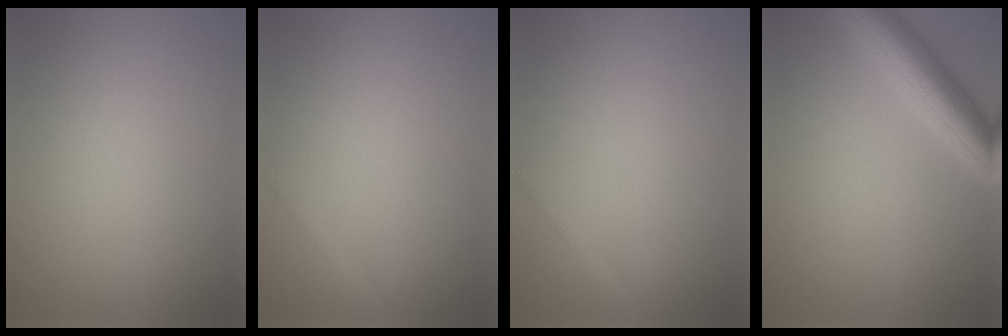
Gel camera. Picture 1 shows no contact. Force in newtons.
{"total": 1.7, "press": 1.7, "slide": 0.1}
{"total": 1.7, "press": 1.7, "slide": 0.1}
{"total": 5.9, "press": 5.9, "slide": 0.2}